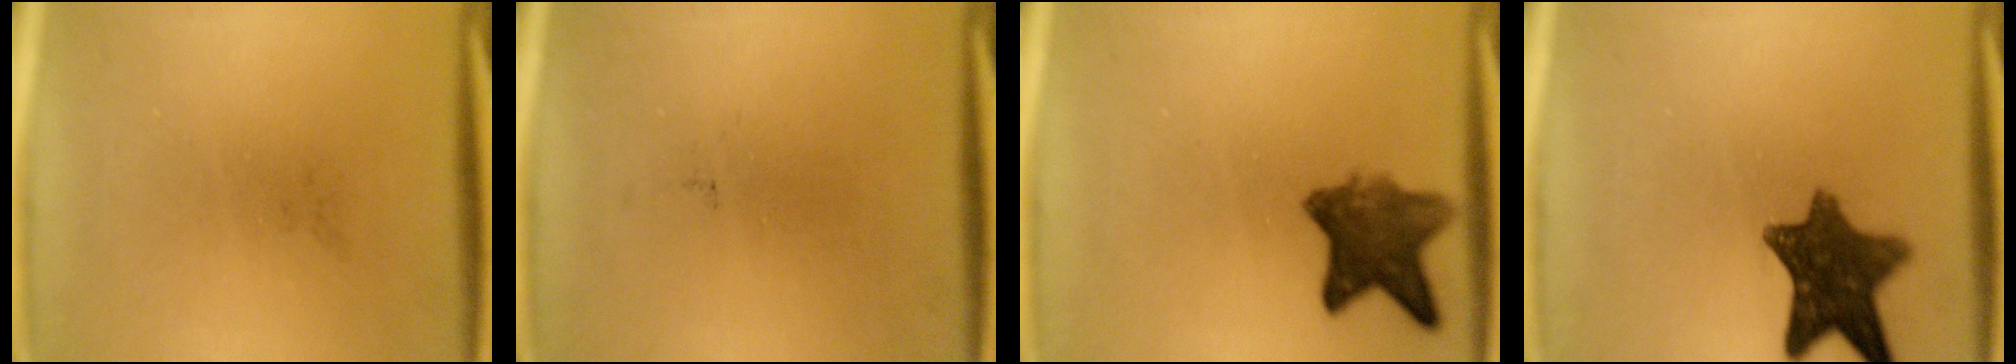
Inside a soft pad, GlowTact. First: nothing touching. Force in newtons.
{"total": 0.0}
{"total": 7.5}
{"total": 10.4}